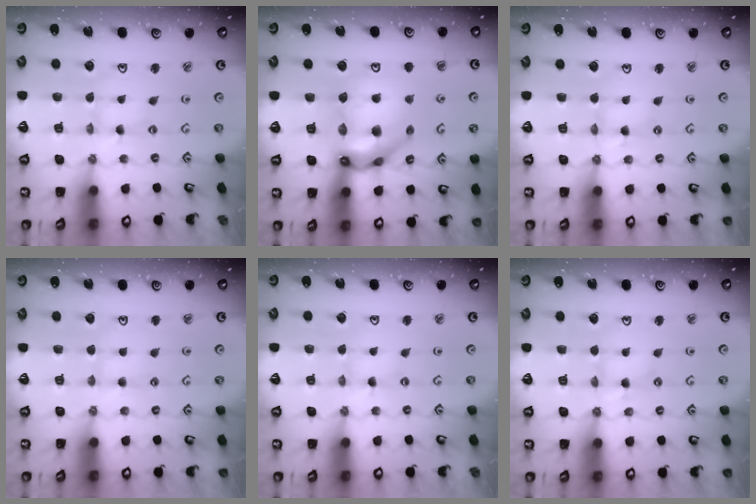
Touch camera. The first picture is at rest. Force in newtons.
{"total": 17.7, "press": 17.5, "slide": 2.2}
{"total": 3.3, "press": 3.3, "slide": 0.3}
{"total": 2.6, "press": 2.6, "slide": 0.5}
{"total": 0.0}
{"total": 3.9, "press": 3.9, "slide": 0.4}